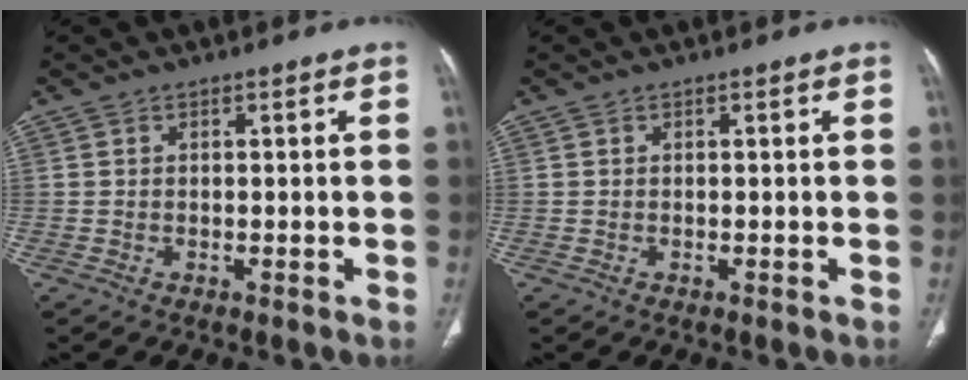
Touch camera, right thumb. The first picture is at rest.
{"total": 0.0}